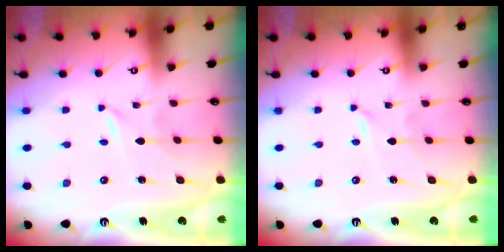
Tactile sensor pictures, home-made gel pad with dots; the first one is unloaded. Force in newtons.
{"total": 0.0}